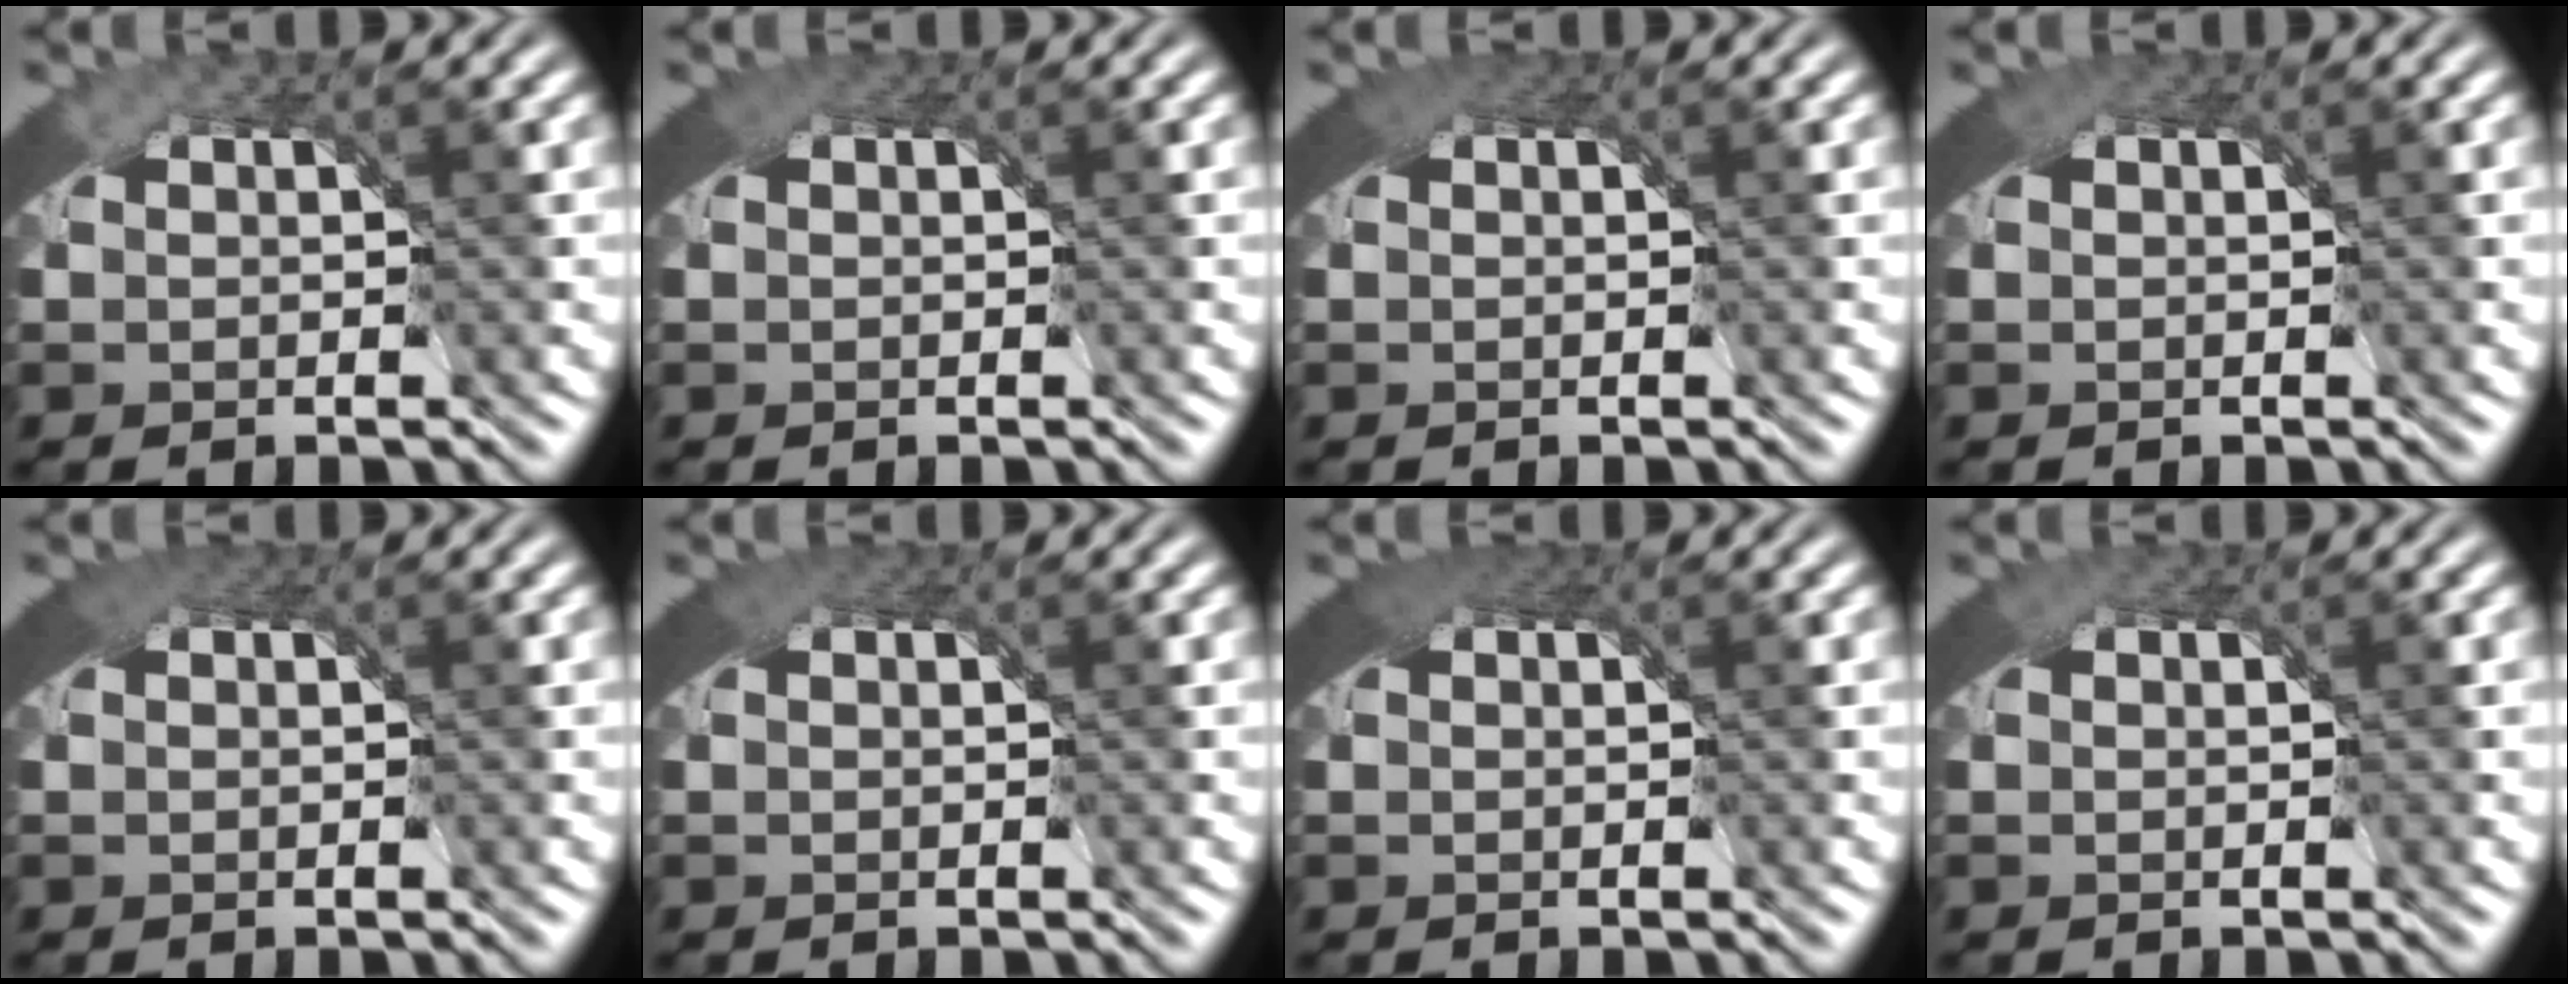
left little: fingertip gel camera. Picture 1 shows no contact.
{"total": 1.3, "force": [0.7, 0.8, 0.7], "torque": [-0.014, -0.002, 0.011]}
{"total": 1.8, "force": [1.0, 1.0, 1.2], "torque": [-0.021, -0.004, 0.016]}
{"total": 1.2, "force": [0.6, 0.8, 0.6], "torque": [-0.011, -0.002, 0.010]}
{"total": 1.9, "force": [1.0, 1.0, 1.3], "torque": [-0.023, -0.004, 0.016]}
{"total": 1.8, "force": [1.0, 1.0, 1.2], "torque": [-0.020, -0.004, 0.016]}
{"total": 2.3, "force": [1.0, 1.2, 1.7], "torque": [-0.032, -0.008, 0.019]}
{"total": 0.9, "force": [0.4, 0.7, 0.5], "torque": [-0.010, -0.002, 0.006]}